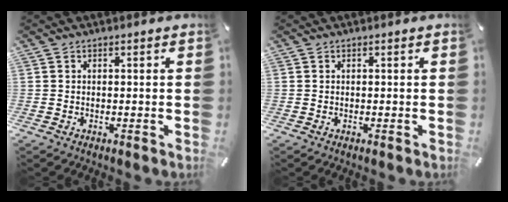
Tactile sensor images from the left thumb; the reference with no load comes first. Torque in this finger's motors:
{"motor_torque": [0.00, 0.00, 0.00, 0.00, 0.00]}